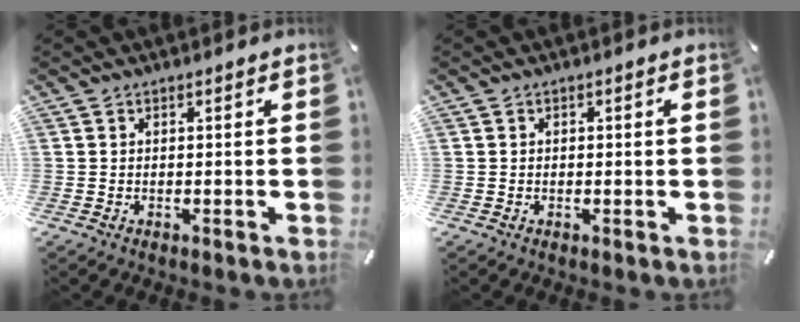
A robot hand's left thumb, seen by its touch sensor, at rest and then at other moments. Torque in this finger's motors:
{"motor_torque": [-0.22, -0.52, -0.02, 0.09, 0.00]}